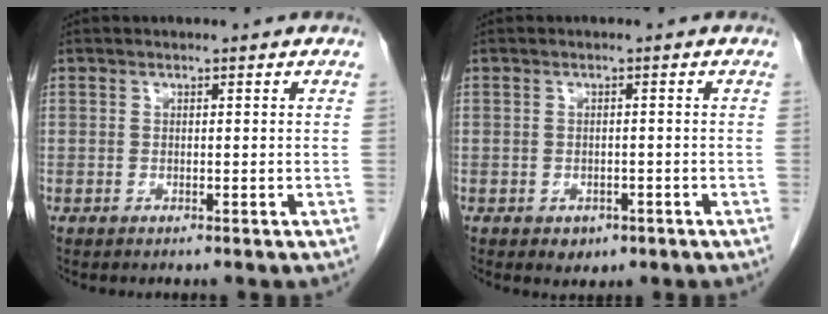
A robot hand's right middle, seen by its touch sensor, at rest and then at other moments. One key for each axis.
{"total": 2.1, "fx": -1.1, "fy": 1.5, "fz": 1.0, "tx": -0.012, "ty": 0.001, "tz": -0.004}